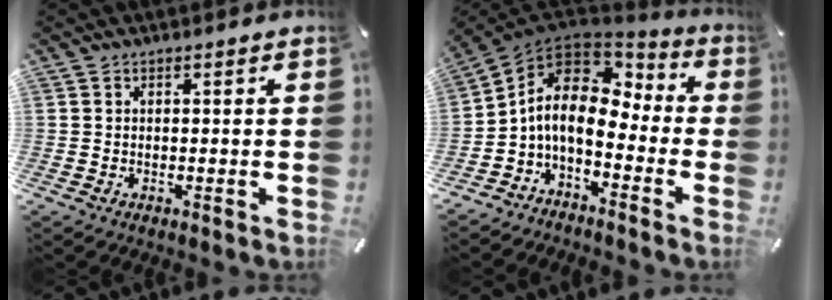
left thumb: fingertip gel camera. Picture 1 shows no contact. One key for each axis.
{"total": 10.2, "fx": -1.2, "fy": 6.8, "fz": 7.5, "tx": -0.158, "ty": -0.002, "tz": -0.027}